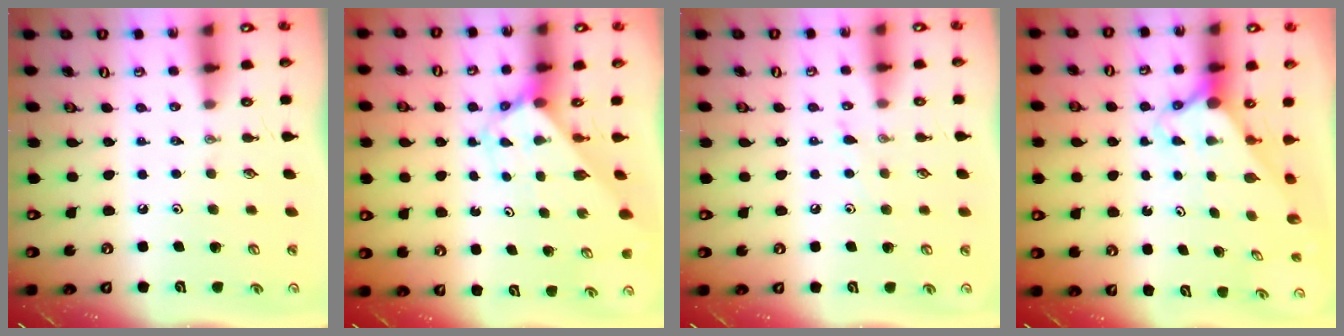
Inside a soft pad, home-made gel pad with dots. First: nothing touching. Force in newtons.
{"total": 2.7, "press": 2.7, "slide": 0.2}
{"total": 5.8, "press": 5.8, "slide": 0.7}
{"total": 2.7, "press": 2.7, "slide": 0.2}